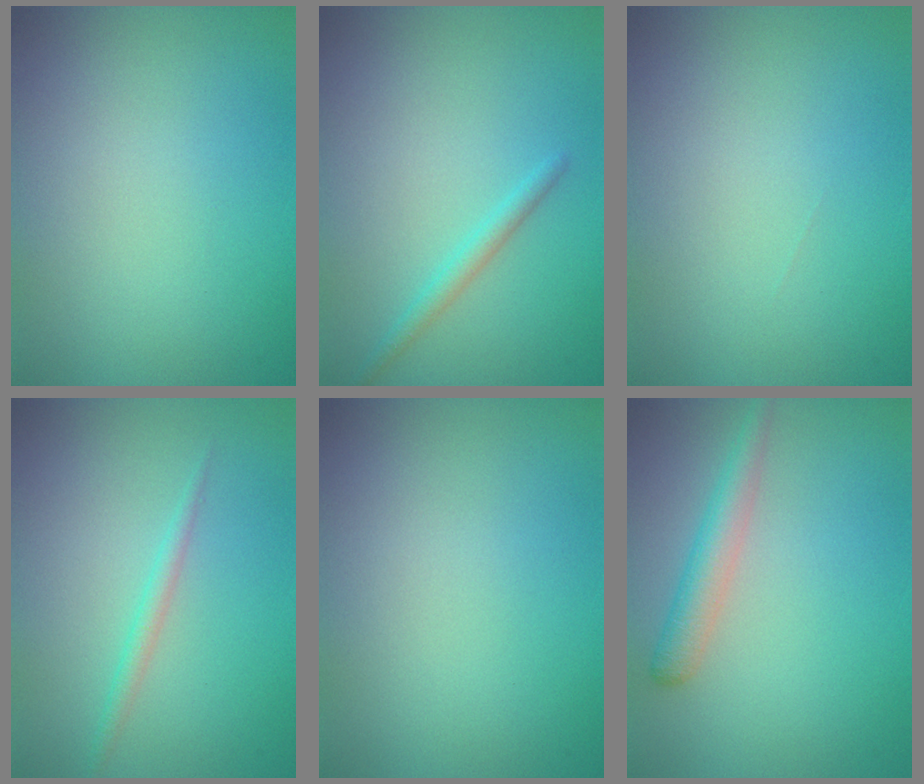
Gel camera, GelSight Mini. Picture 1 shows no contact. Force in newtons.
{"total": 1.4, "press": 1.4, "slide": 0.0}
{"total": 0.0}
{"total": 1.2, "press": 1.2, "slide": 0.1}
{"total": 0.0}
{"total": 2.6, "press": 2.6, "slide": 0.0}